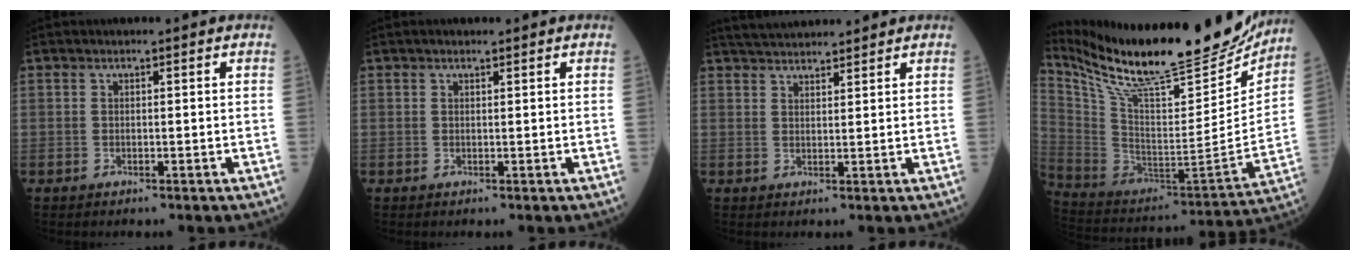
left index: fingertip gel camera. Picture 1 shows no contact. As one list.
[{"total": 0.9, "force": [0.8, 0.2, 0.5], "torque": [-0.012, 0.008, 0.013]}, {"total": 7.4, "force": [7.0, 0.9, 2.2], "torque": [-0.041, 0.034, 0.112]}, {"total": 30.9, "force": [26.4, 4.7, 15.2], "torque": [-0.275, -0.064, 0.400]}]